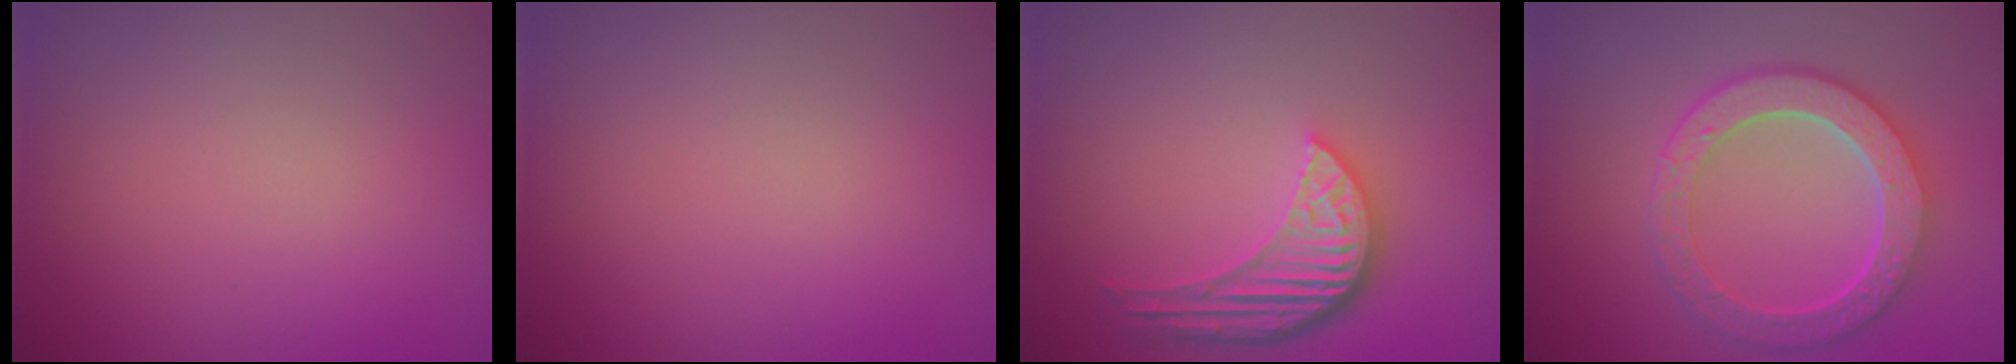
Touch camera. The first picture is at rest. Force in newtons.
{"total": 0.0}
{"total": 5.3, "press": 3.9, "slide": 3.5}
{"total": 6.4, "press": 5.0, "slide": 3.9}